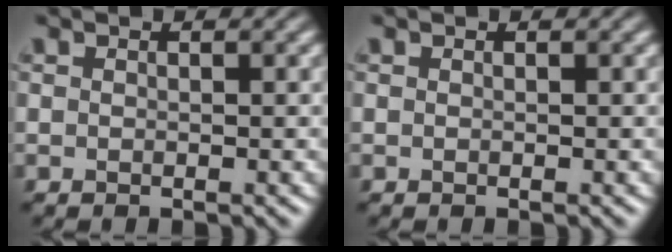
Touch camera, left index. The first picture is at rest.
{"total": 0.0}